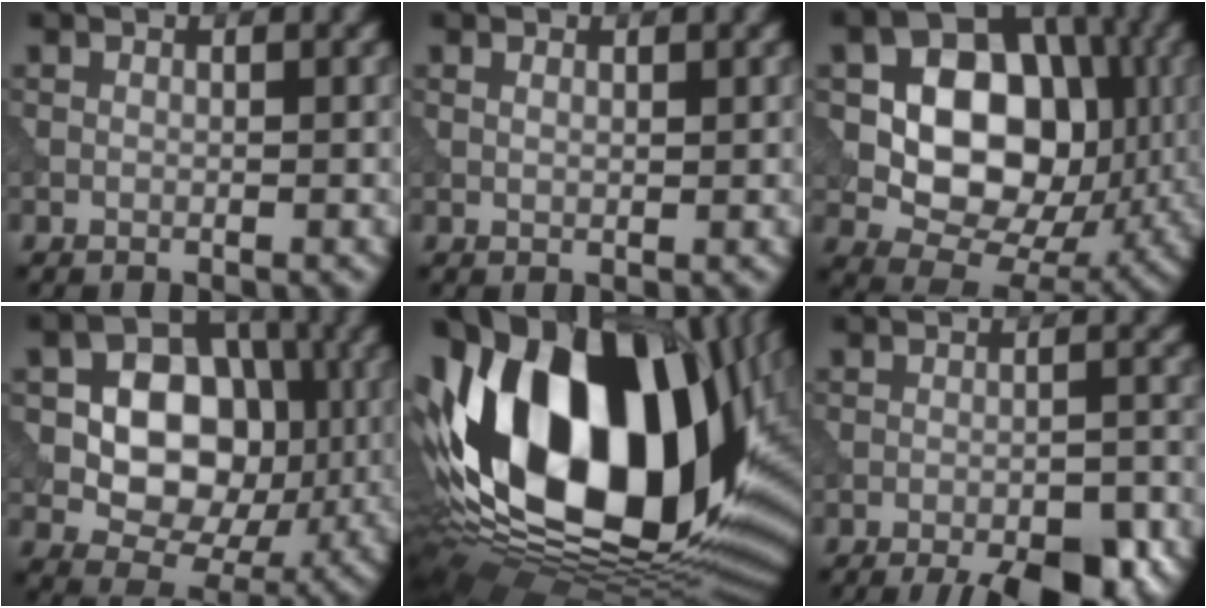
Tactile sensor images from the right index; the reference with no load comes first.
{"total": 0.5, "force": [0.3, 0.3, 0.3], "torque": [-0.007, -0.002, 0.008]}
{"total": 11.9, "force": [0.9, 8.6, 8.3], "torque": [-0.127, 0.002, 0.009]}
{"total": 9.7, "force": [0.3, 7.1, 6.7], "torque": [-0.109, 0.000, -0.001]}
{"total": 20.4, "force": [3.5, 12.5, 15.7], "torque": [-0.305, 0.012, 0.053]}
{"total": 7.2, "force": [-4.9, 1.7, 4.9], "torque": [-0.060, 0.001, -0.069]}